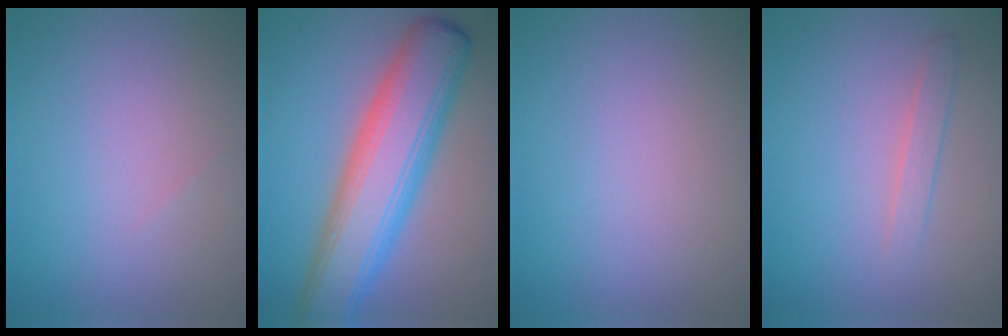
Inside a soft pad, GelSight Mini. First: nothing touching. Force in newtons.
{"total": 9.6, "press": 9.6, "slide": 0.3}
{"total": 0.0}
{"total": 1.4, "press": 1.4, "slide": 0.1}